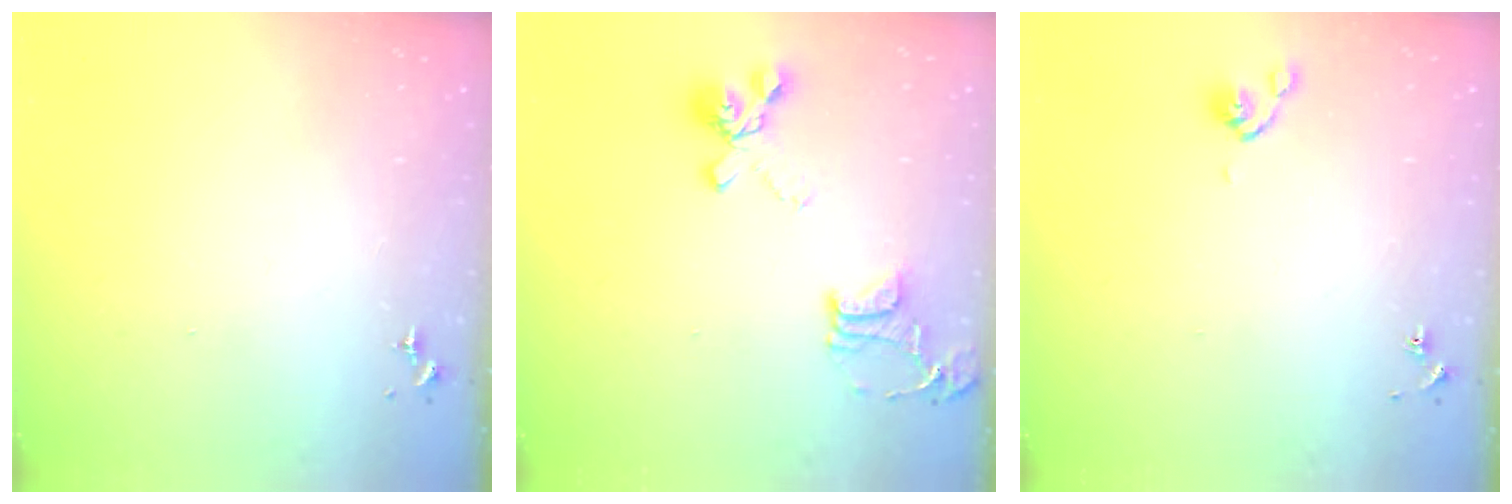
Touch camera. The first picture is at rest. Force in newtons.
{"total": 18.1, "press": 18.0, "slide": 1.8}
{"total": 4.6, "press": 4.5, "slide": 0.9}